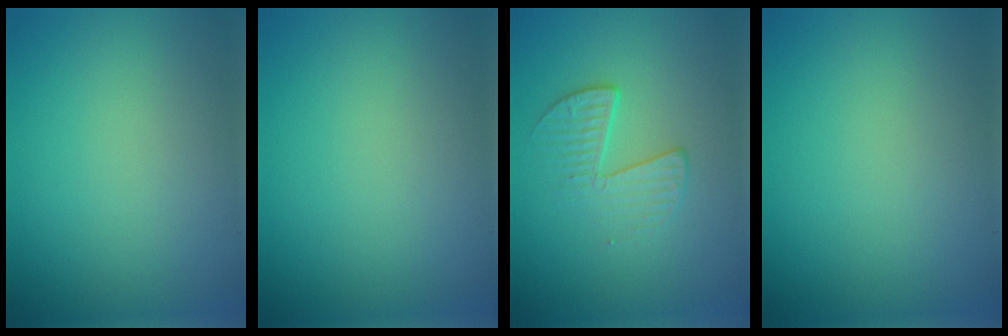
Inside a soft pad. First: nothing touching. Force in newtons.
{"total": 0.0}
{"total": 2.2, "press": 1.3, "slide": 1.8}
{"total": 0.0}